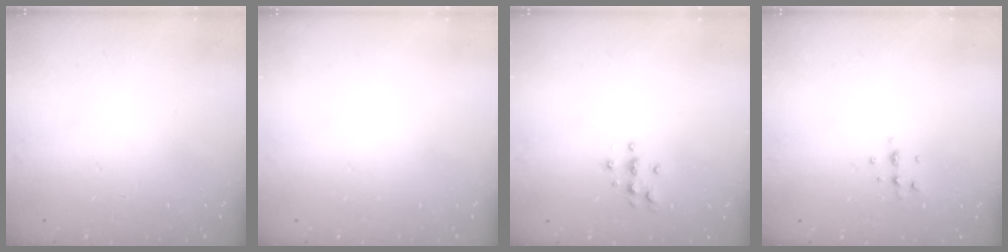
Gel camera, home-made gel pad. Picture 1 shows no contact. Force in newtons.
{"total": 0.0}
{"total": 4.2, "press": 4.2, "slide": 0.5}
{"total": 5.3, "press": 5.2, "slide": 1.4}